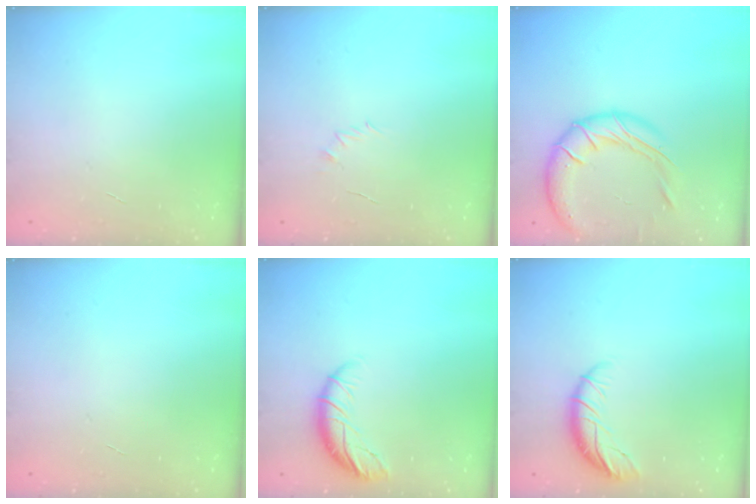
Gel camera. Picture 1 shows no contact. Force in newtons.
{"total": 2.5, "press": 2.4, "slide": 0.7}
{"total": 16.9, "press": 16.6, "slide": 3.2}
{"total": 0.0}
{"total": 9.8, "press": 9.6, "slide": 1.7}
{"total": 9.0, "press": 8.8, "slide": 1.8}